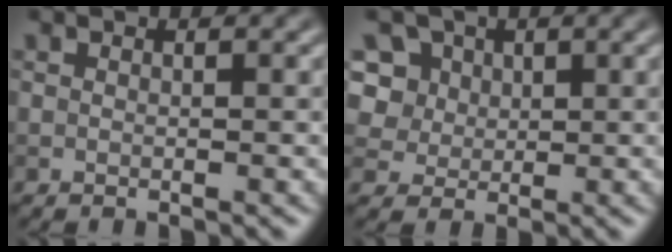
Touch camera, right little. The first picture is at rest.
{"total": 9.6, "force": [4.3, 7.4, 4.1], "torque": [-0.097, 0.026, 0.060]}